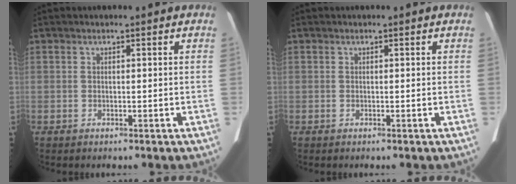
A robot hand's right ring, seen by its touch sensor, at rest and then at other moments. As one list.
[{"total": 0.0}]